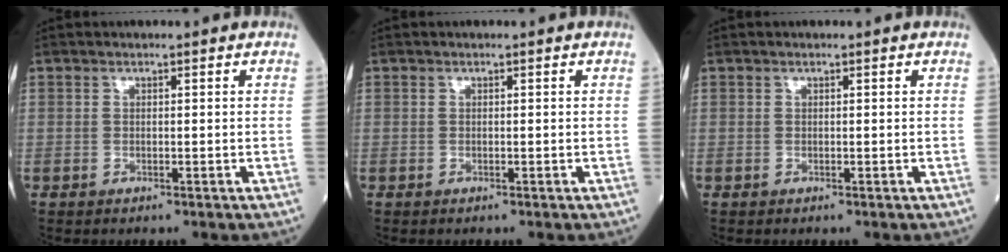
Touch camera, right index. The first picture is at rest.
{"total": 0.0}
{"total": 0.0}